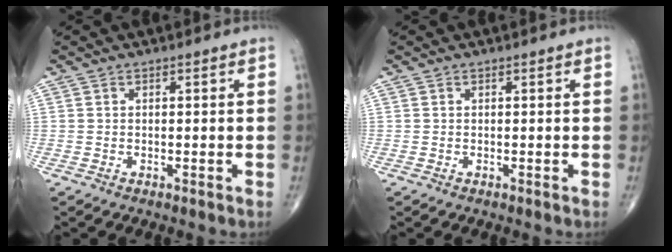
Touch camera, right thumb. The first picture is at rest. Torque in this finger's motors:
{"motor_torque": [0.01, 0.02, -0.05, 0.07, 0.03]}